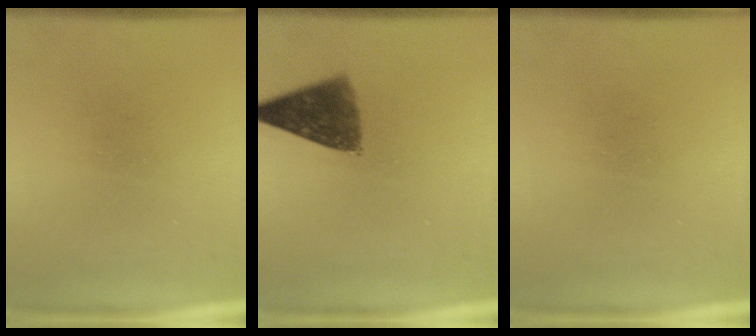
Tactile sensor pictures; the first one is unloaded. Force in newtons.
{"total": 8.2}
{"total": 0.0}